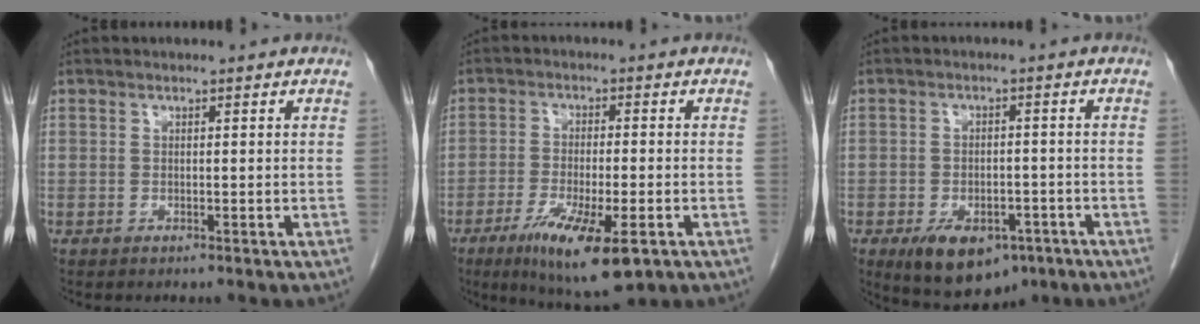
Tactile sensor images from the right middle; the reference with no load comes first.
{"total": 10.5, "force": [-5.2, 2.1, 8.9], "torque": [-0.155, -0.026, -0.081]}
{"total": 9.2, "force": [-5.2, 5.4, 5.3], "torque": [-0.078, -0.004, -0.070]}